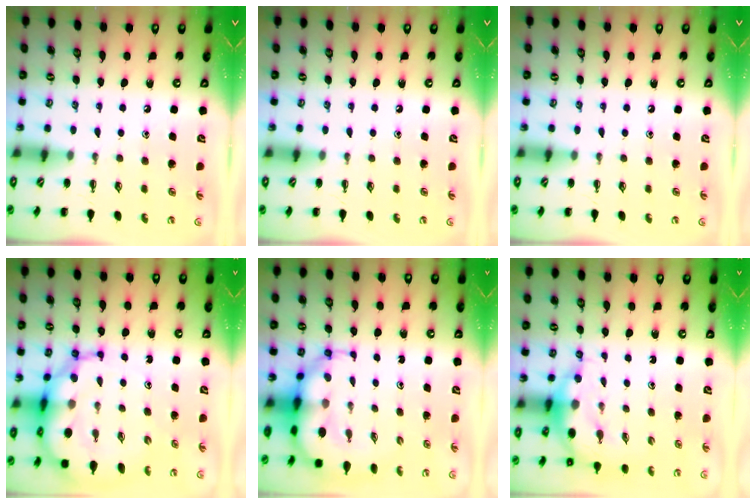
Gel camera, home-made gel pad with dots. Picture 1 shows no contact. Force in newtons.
{"total": 0.0}
{"total": 0.0}
{"total": 13.6, "press": 13.2, "slide": 3.6}
{"total": 8.3, "press": 7.9, "slide": 2.4}
{"total": 5.9, "press": 5.7, "slide": 1.6}